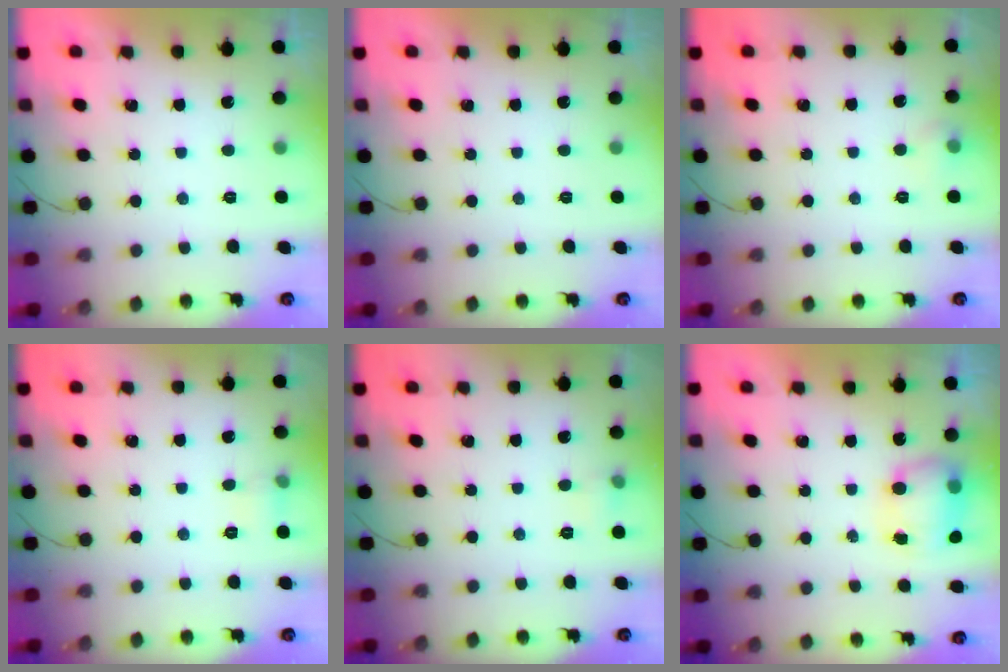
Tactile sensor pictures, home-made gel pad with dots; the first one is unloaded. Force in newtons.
{"total": 0.0}
{"total": 5.2, "press": 5.1, "slide": 1.2}
{"total": 4.7, "press": 4.3, "slide": 1.8}
{"total": 5.2, "press": 3.9, "slide": 3.4}
{"total": 7.2, "press": 7.1, "slide": 1.5}